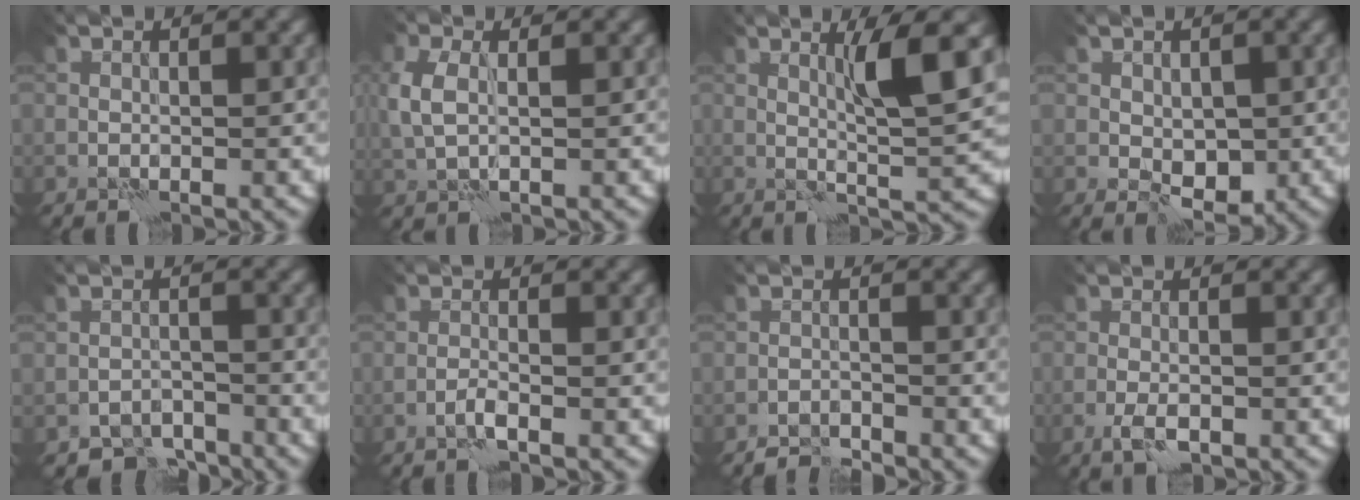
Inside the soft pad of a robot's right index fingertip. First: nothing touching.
{"total": 3.1, "force": [0.6, 1.8, 2.4], "torque": [-0.069, 0.007, 0.010]}
{"total": 4.7, "force": [1.7, 0.1, 4.4], "torque": [-0.080, -0.004, 0.032]}
{"total": 3.4, "force": [-0.4, 2.4, 2.4], "torque": [-0.034, -0.004, -0.008]}
{"total": 3.7, "force": [-3.4, 1.3, 0.4], "torque": [0.007, 0.001, -0.062]}
{"total": 1.1, "force": [-0.8, -0.2, 0.8], "torque": [-0.018, 0.005, -0.019]}
{"total": 2.0, "force": [-2.0, 0.0, 0.1], "torque": [0.001, 0.005, -0.042]}
{"total": 2.1, "force": [-1.2, 0.7, 1.6], "torque": [-0.036, -0.002, -0.026]}